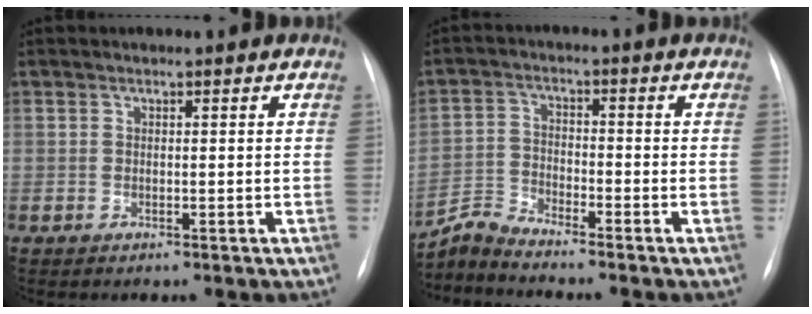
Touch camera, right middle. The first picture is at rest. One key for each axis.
{"total": 4.8, "fx": -4.7, "fy": -0.9, "fz": -0.3, "tx": -0.007, "ty": -0.012, "tz": -0.094}